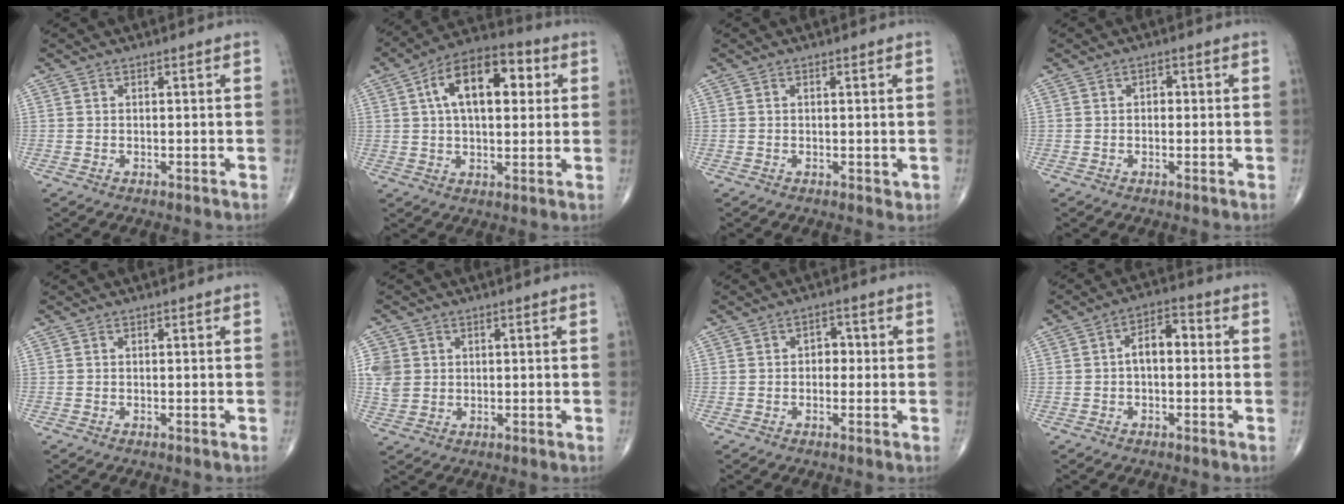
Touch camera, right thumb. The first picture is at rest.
{"total": 16.0, "force": [4.2, 8.4, 12.9], "torque": [-0.186, 0.020, 0.060]}
{"total": 1.0, "force": [0.1, 0.6, 0.7], "torque": [-0.010, -0.002, 0.002]}
{"total": 1.5, "force": [0.1, 1.1, 1.0], "torque": [-0.007, 0.005, -0.002]}
{"total": 0.0}
{"total": 5.8, "force": [1.1, 5.2, 2.4], "torque": [-0.044, 0.001, 0.027]}
{"total": 3.2, "force": [0.0, 2.3, 2.1], "torque": [-0.011, 0.011, -0.007]}
{"total": 5.9, "force": [-0.1, 3.4, 4.8], "torque": [-0.066, 0.026, -0.011]}